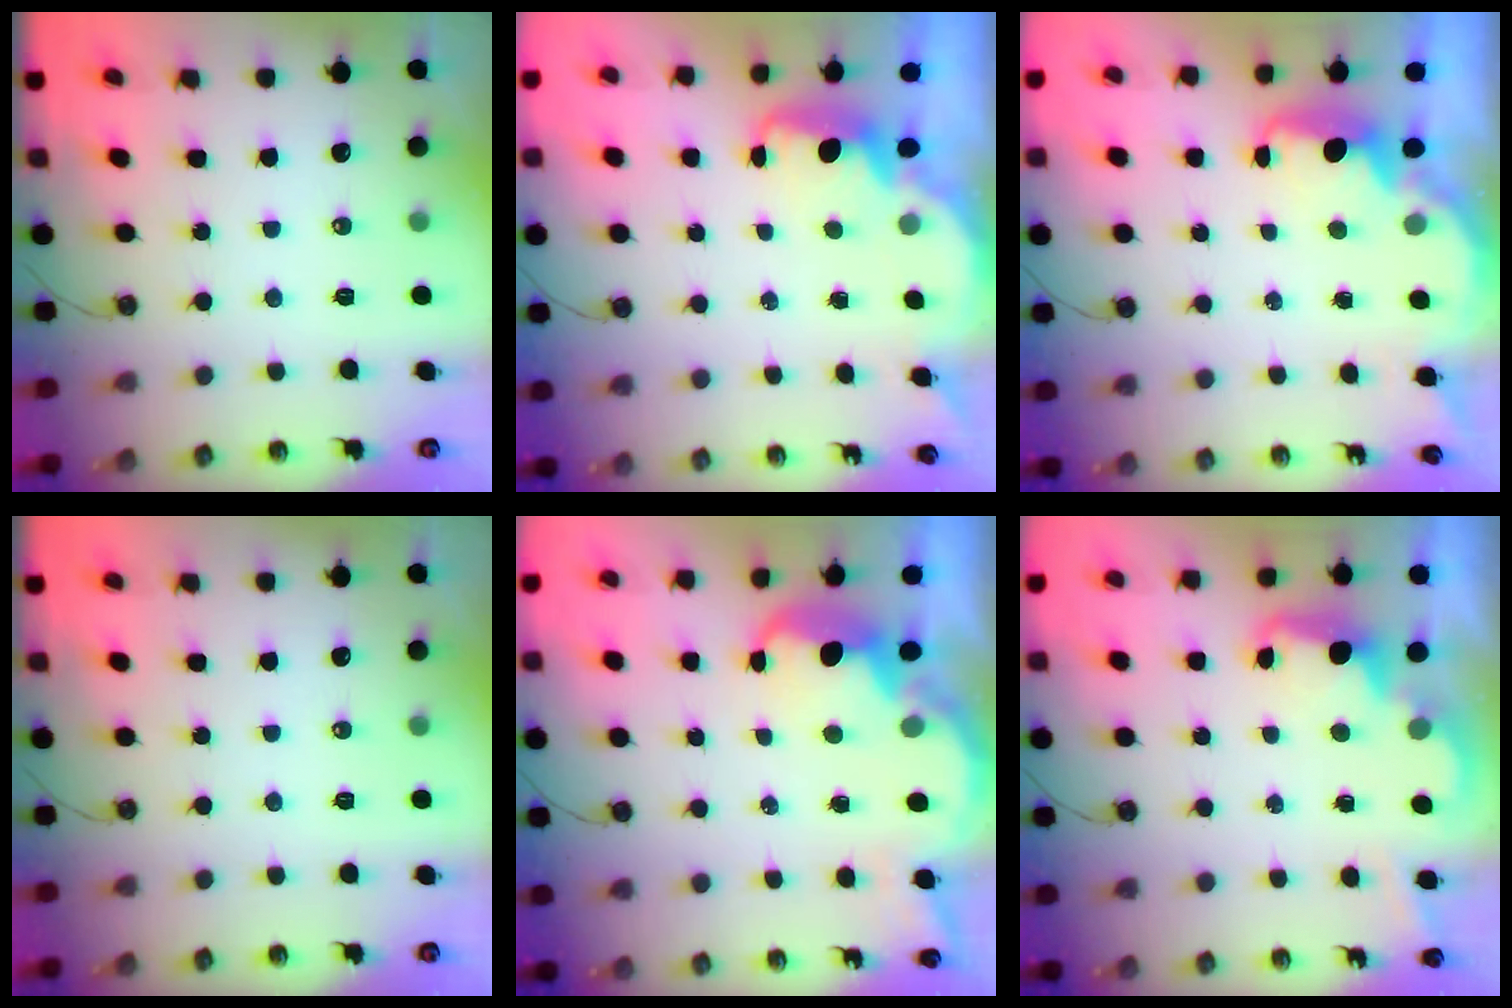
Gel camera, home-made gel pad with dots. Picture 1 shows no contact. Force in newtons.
{"total": 2.2, "press": 2.2, "slide": 0.6}
{"total": 2.1, "press": 2.1, "slide": 0.4}
{"total": 0.0}
{"total": 6.3, "press": 6.3, "slide": 0.9}
{"total": 2.4, "press": 2.3, "slide": 0.5}